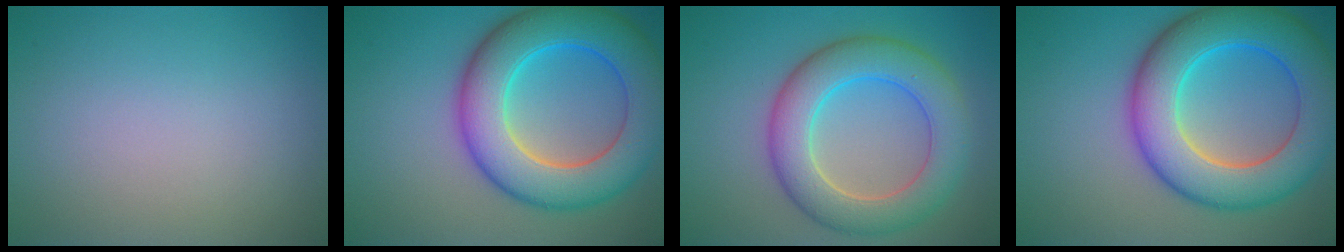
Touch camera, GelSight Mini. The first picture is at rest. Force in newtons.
{"total": 10.8, "press": 10.8, "slide": 0.5}
{"total": 7.4, "press": 7.3, "slide": 0.5}
{"total": 10.8, "press": 10.8, "slide": 0.5}